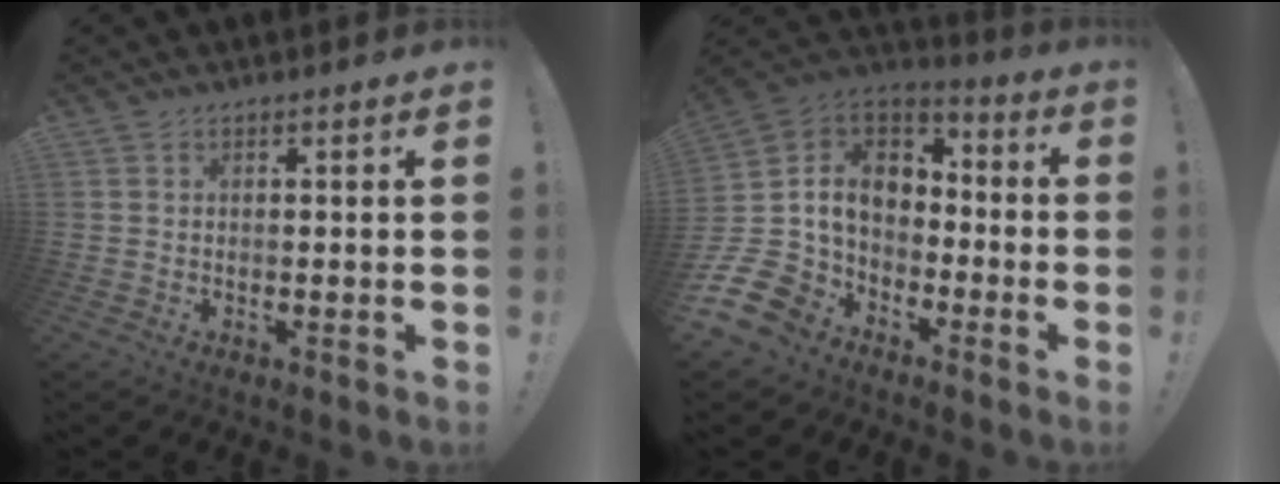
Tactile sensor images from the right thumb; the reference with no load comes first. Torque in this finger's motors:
{"motor_torque": [2.42, 2.51, 0.21, -0.07, 0.12]}